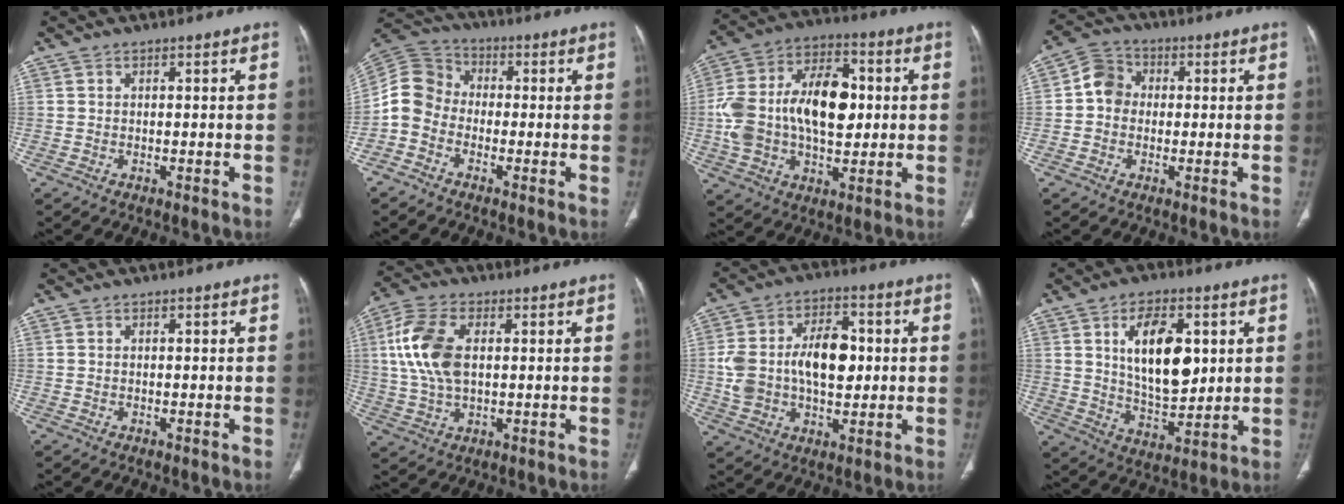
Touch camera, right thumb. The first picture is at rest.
{"total": 8.0, "force": [-2.3, 6.6, 3.8], "torque": [-0.069, 0.034, -0.062]}
{"total": 21.8, "force": [0.9, 13.2, 17.3], "torque": [-0.307, 0.025, 0.018]}
{"total": 6.1, "force": [0.1, 5.4, 2.8], "torque": [-0.030, 0.013, -0.012]}
{"total": 0.0}
{"total": 11.9, "force": [2.1, 6.8, 9.5], "torque": [-0.203, 0.001, 0.038]}
{"total": 15.7, "force": [0.8, 9.9, 12.2], "torque": [-0.192, 0.021, 0.020]}
{"total": 14.6, "force": [3.8, 7.8, 11.8], "torque": [-0.165, -0.026, 0.073]}